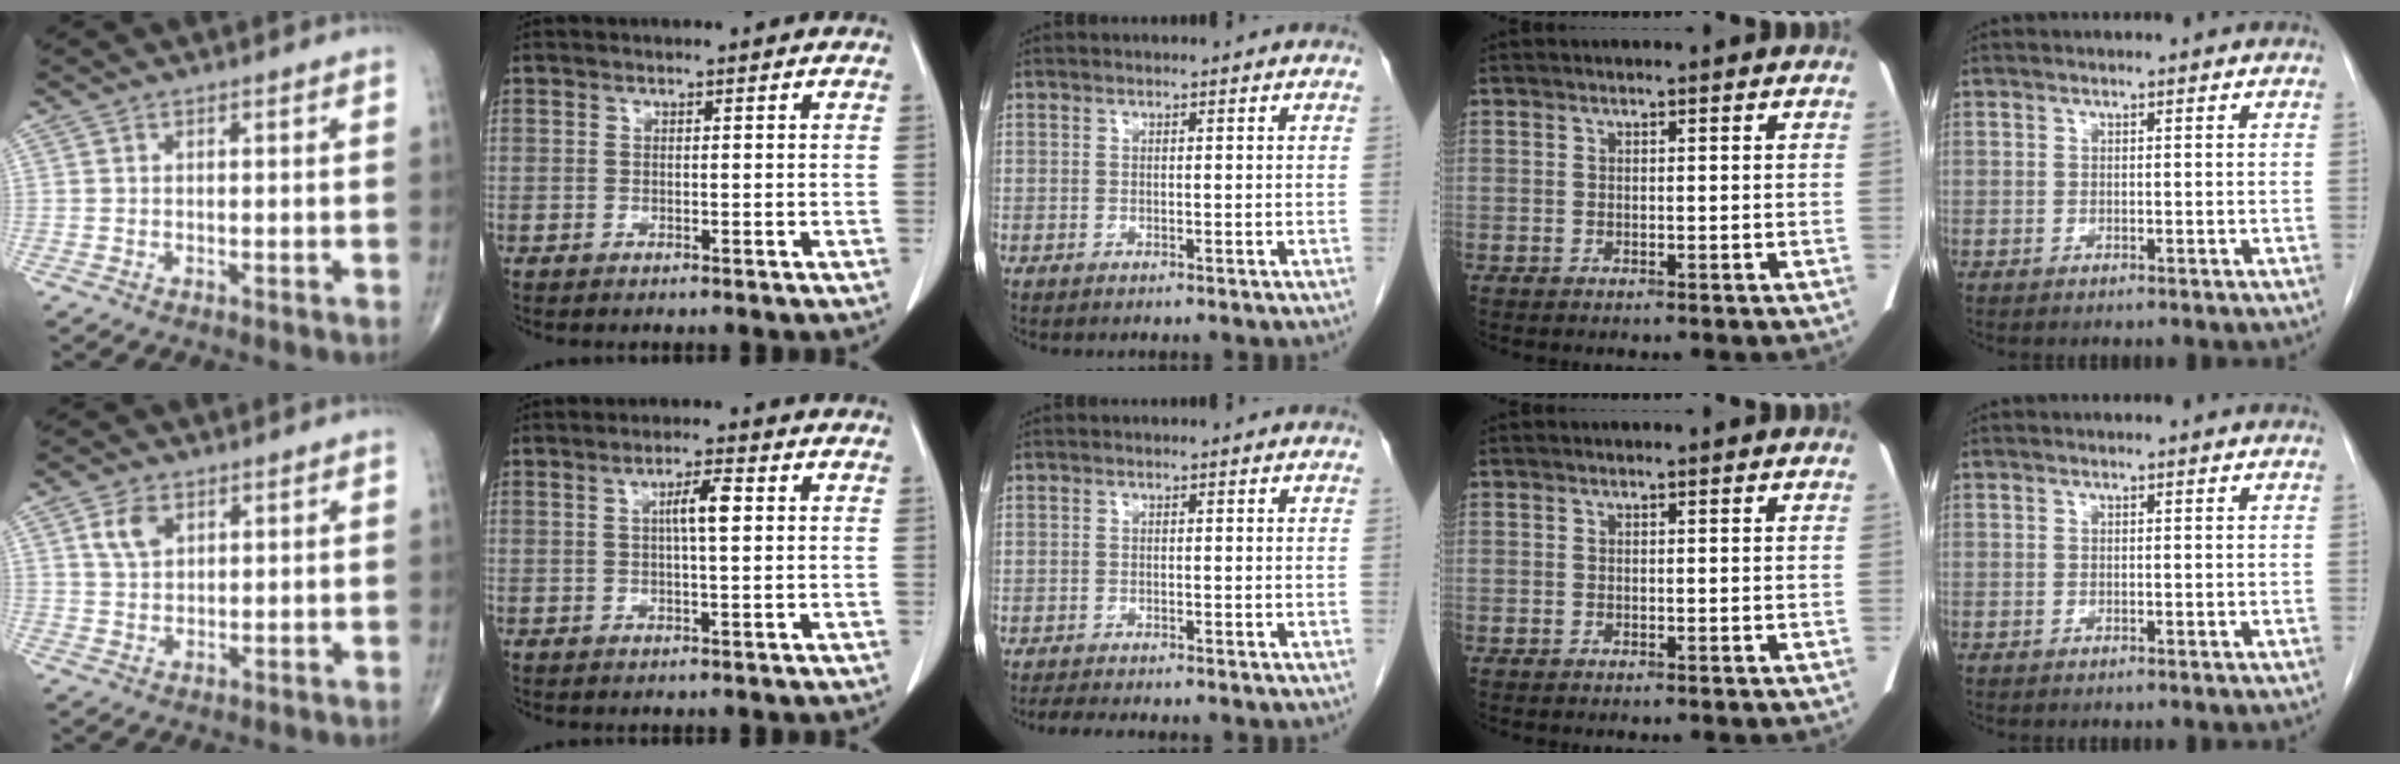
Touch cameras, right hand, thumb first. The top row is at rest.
{"thumb": {"total": 4.7, "force": [2.1, 3.0, 3.0], "torque": [-0.046, -0.007, 0.042]}, "index": {"total": 4.2, "force": [0.8, 0.4, 4.1], "torque": [-0.070, 0.005, 0.010]}, "middle": {"total": 3.4, "force": [-3.0, 0.3, 1.6], "torque": [-0.029, -0.011, -0.045]}}